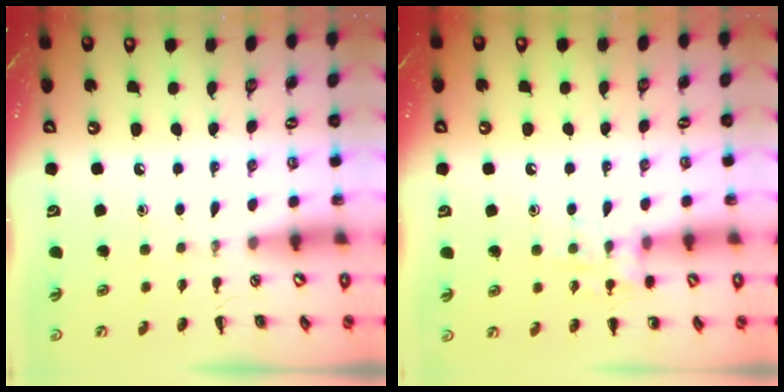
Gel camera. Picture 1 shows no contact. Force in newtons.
{"total": 9.4, "press": 9.4, "slide": 0.6}